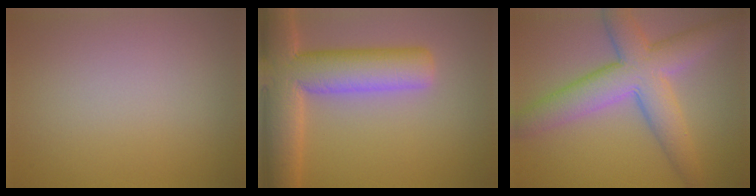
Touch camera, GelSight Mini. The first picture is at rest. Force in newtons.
{"total": 10.2, "press": 10.2, "slide": 0.8}
{"total": 7.7, "press": 7.7, "slide": 0.4}